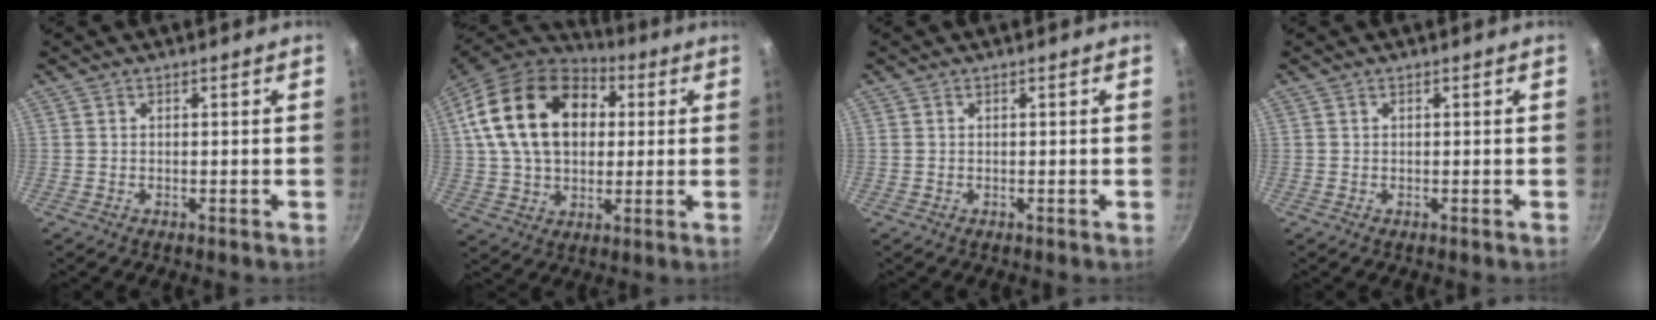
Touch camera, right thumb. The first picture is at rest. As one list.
[{"total": 22.1, "force": [5.2, 15.4, 15.1], "torque": [-0.242, 0.015, 0.084]}, {"total": 0.0}, {"total": 0.0}]